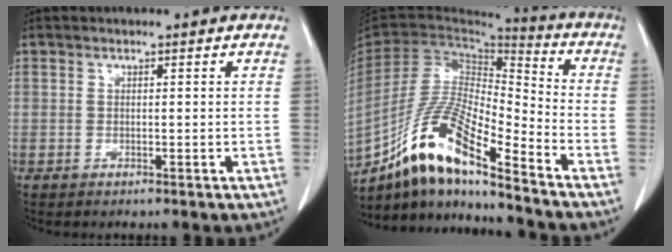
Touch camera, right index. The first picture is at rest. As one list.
[{"total": 16.4, "force": [-11.4, 2.4, 11.5], "torque": [-0.220, -0.001, -0.208]}]